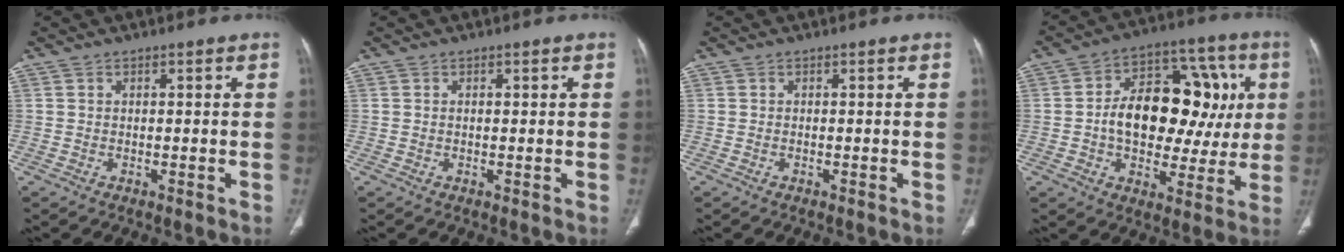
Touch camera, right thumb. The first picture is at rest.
{"total": 0.0}
{"total": 0.0}
{"total": 21.3, "force": [1.7, 13.4, 16.5], "torque": [-0.196, 0.035, 0.029]}